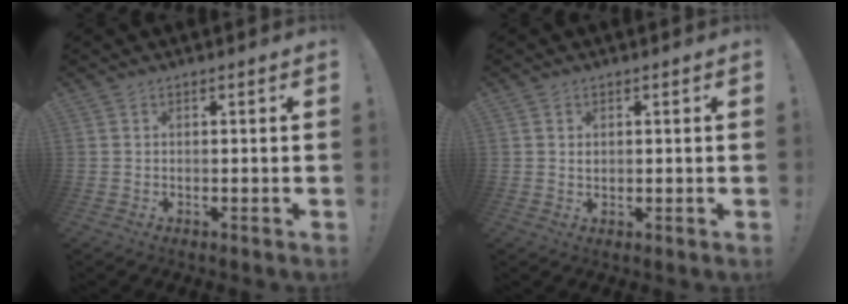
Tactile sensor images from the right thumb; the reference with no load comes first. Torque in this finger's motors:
{"motor_torque": [0.08, 0.40, -0.27, 0.43, -0.14]}